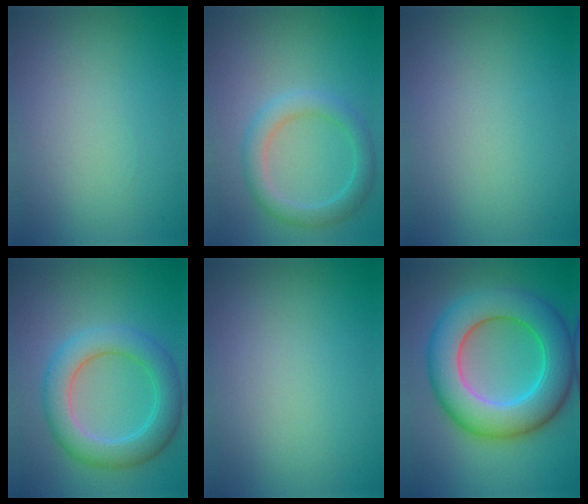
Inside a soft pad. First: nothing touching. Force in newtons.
{"total": 3.1, "press": 3.1, "slide": 0.1}
{"total": 0.0}
{"total": 5.6, "press": 5.6, "slide": 0.2}
{"total": 0.0}
{"total": 10.2, "press": 10.2, "slide": 0.2}